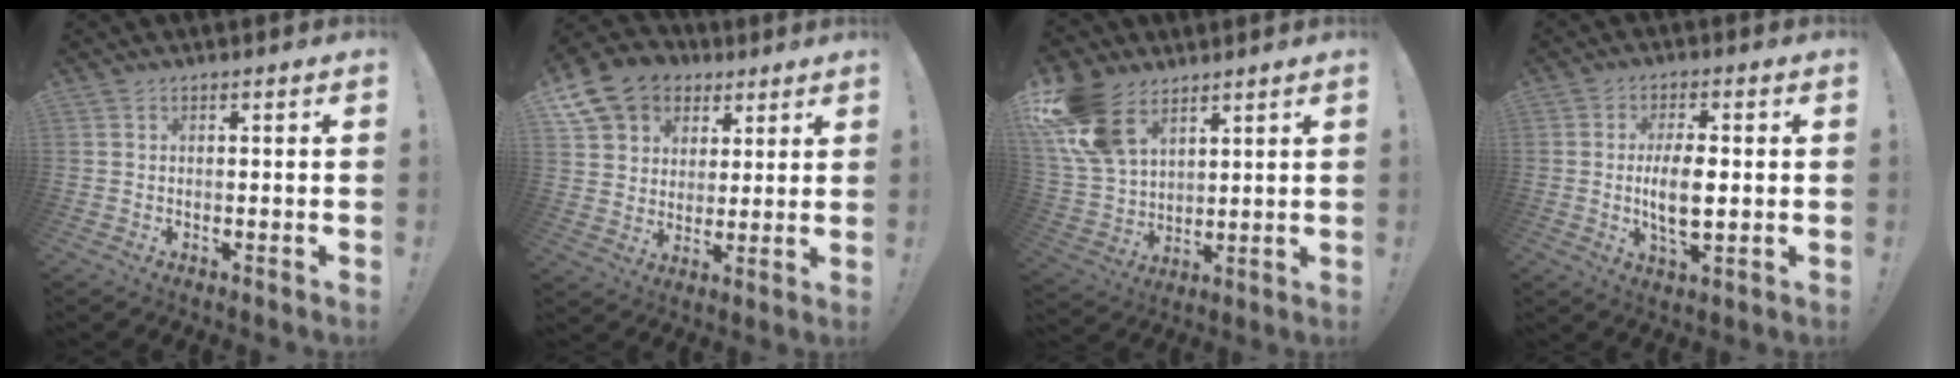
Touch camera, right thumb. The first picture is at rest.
{"total": 13.0, "force": [7.2, 9.8, 4.5], "torque": [-0.070, -0.043, 0.142]}
{"total": 16.5, "force": [9.5, 10.2, 8.8], "torque": [-0.177, -0.047, 0.184]}
{"total": 8.9, "force": [-0.3, 3.8, 8.1], "torque": [-0.145, -0.011, -0.011]}